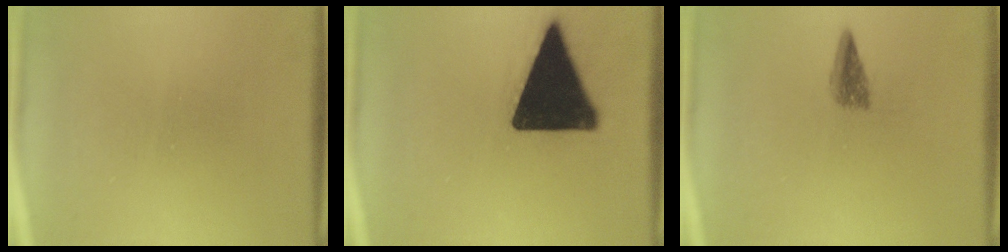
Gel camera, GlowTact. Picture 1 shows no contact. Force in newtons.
{"total": 19.7}
{"total": 2.7}